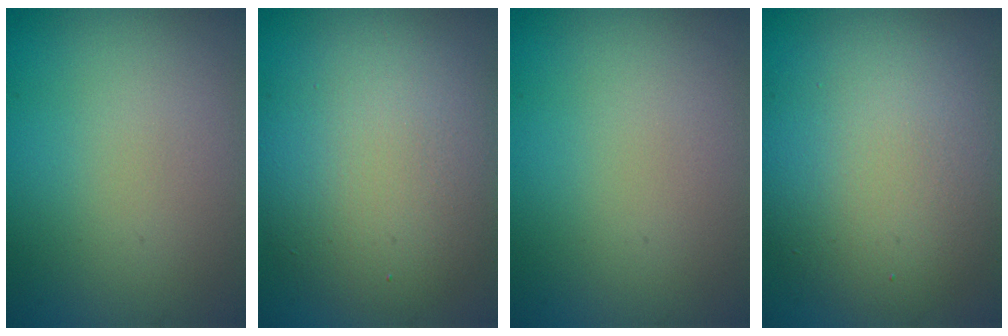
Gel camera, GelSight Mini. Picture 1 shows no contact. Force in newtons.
{"total": 7.8, "press": 7.8, "slide": 0.3}
{"total": 0.0}
{"total": 8.6, "press": 8.5, "slide": 0.9}